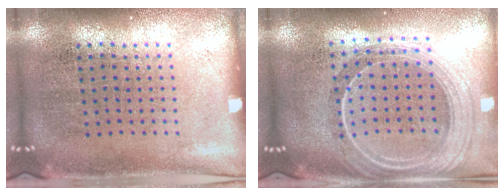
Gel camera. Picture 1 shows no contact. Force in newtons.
{"total": 2.3, "press": 2.0, "slide": 1.2}